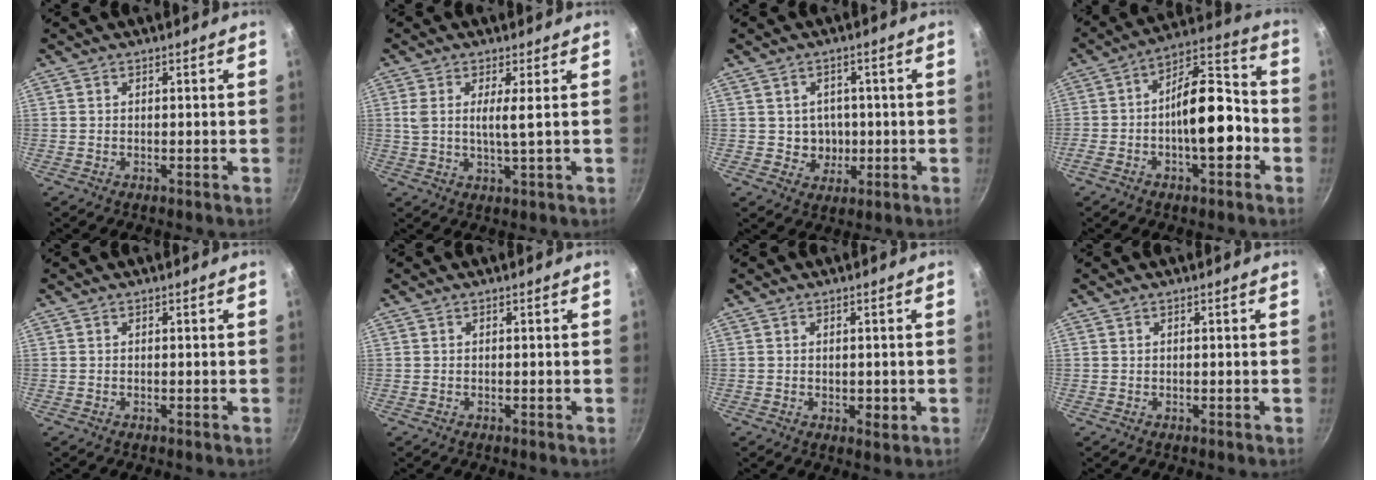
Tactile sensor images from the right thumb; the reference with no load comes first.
{"total": 4.2, "force": [0.8, 0.2, 4.1], "torque": [-0.092, -0.008, 0.012]}
{"total": 4.9, "force": [0.0, 4.6, 1.6], "torque": [0.001, 0.005, 0.005]}
{"total": 15.1, "force": [-3.9, 7.1, 12.8], "torque": [-0.167, 0.061, -0.074]}
{"total": 0.0}
{"total": 0.0}
{"total": 2.3, "force": [-0.2, 1.4, 1.8], "torque": [-0.023, -0.007, -0.003]}
{"total": 0.0}